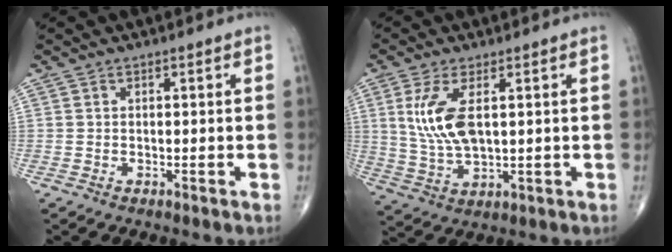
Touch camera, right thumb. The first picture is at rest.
{"total": 9.4, "force": [2.3, 4.0, 8.2], "torque": [-0.179, -0.011, 0.055]}